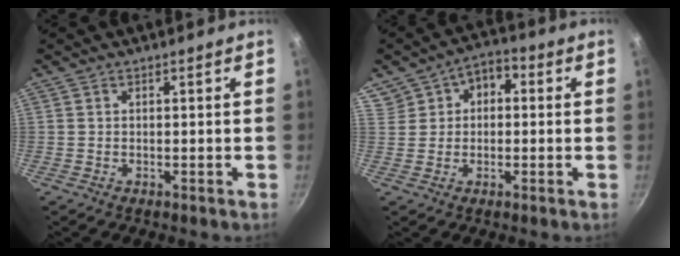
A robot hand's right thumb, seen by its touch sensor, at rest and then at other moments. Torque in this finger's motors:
{"motor_torque": [-0.01, 0.01, -0.10, 0.70, 0.08]}